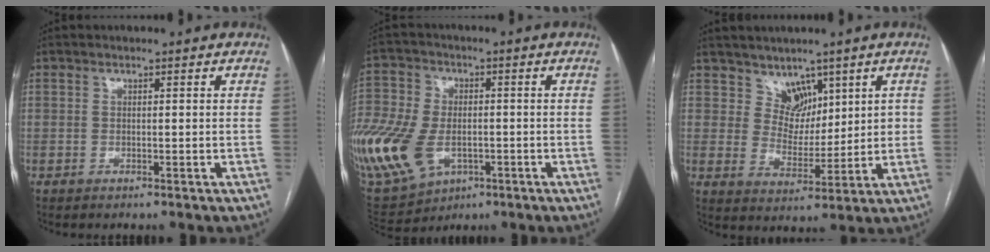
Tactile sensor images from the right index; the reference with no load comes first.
{"total": 31.4, "force": [-10.2, 21.9, 20.0], "torque": [-0.576, -0.014, -0.171]}
{"total": 5.5, "force": [3.6, 4.1, 0.8], "torque": [-0.006, 0.003, 0.069]}